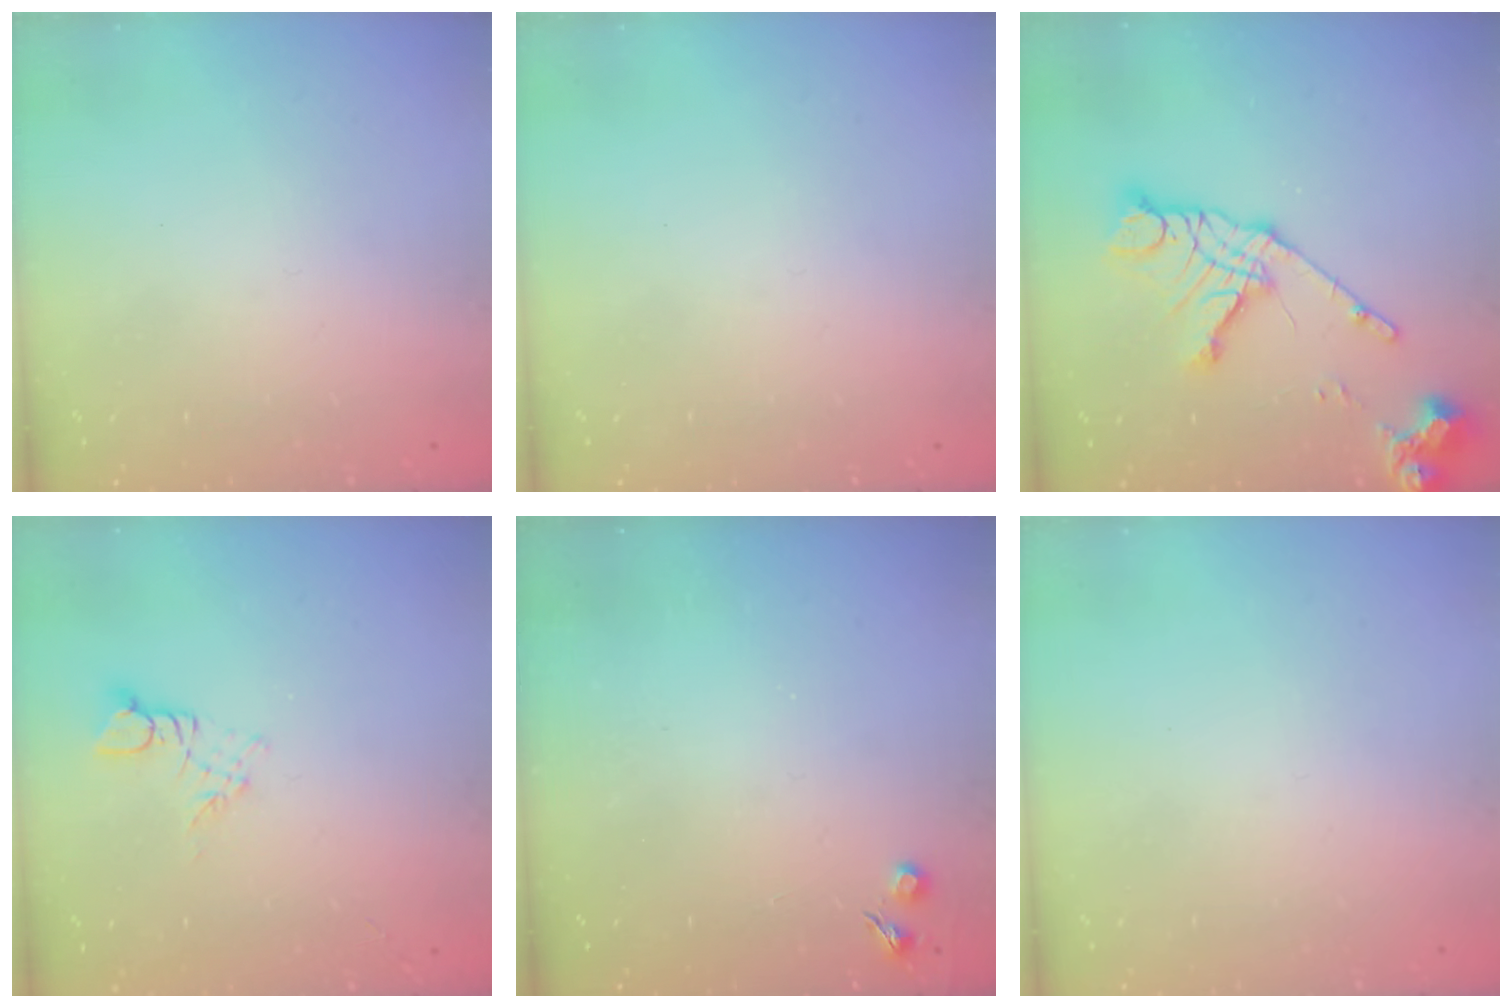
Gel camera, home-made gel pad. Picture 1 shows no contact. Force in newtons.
{"total": 0.0}
{"total": 15.1, "press": 15.1, "slide": 1.6}
{"total": 3.8, "press": 3.8, "slide": 0.5}
{"total": 2.3, "press": 2.3, "slide": 0.4}
{"total": 0.0}